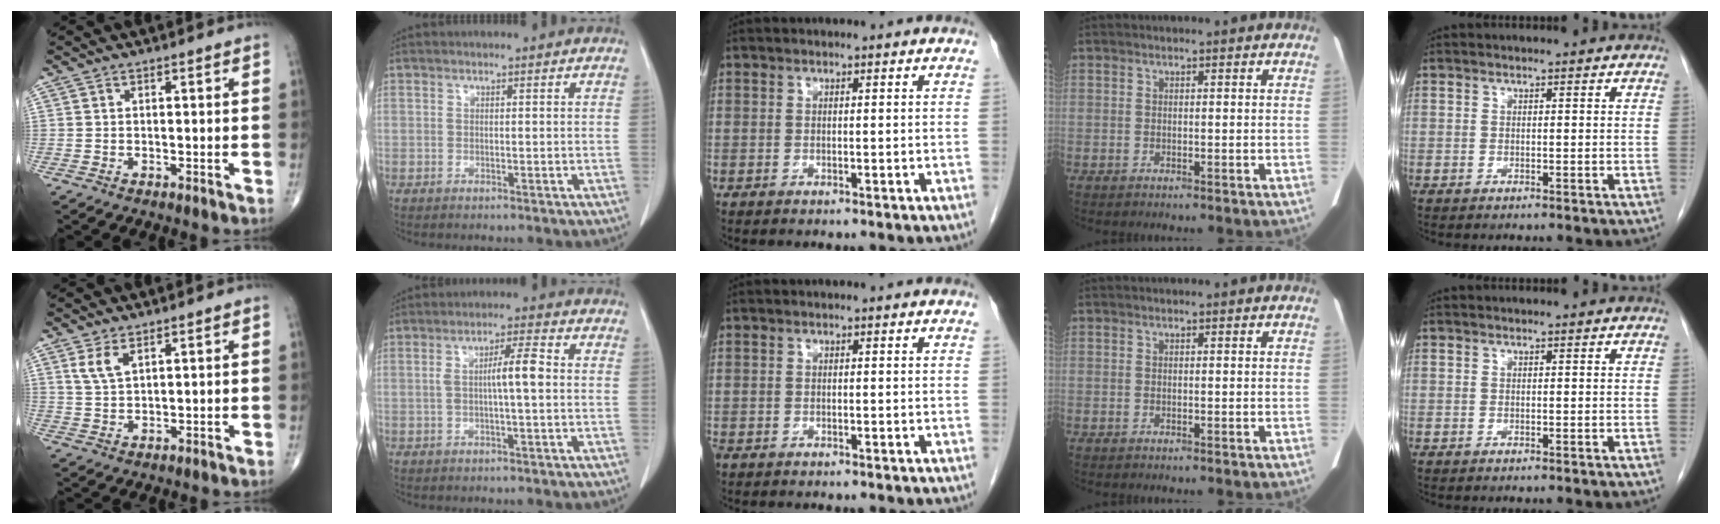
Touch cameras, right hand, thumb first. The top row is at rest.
{"thumb": {"total": 3.6, "force": [2.0, 1.5, 2.5], "torque": [-0.052, -0.007, 0.047]}, "index": {"total": 4.8, "force": [0.1, 0.4, 4.8], "torque": [-0.085, 0.014, 0.005]}, "middle": {"total": 3.3, "force": [-2.7, 1.2, 1.3], "torque": [-0.023, -0.008, -0.036]}}